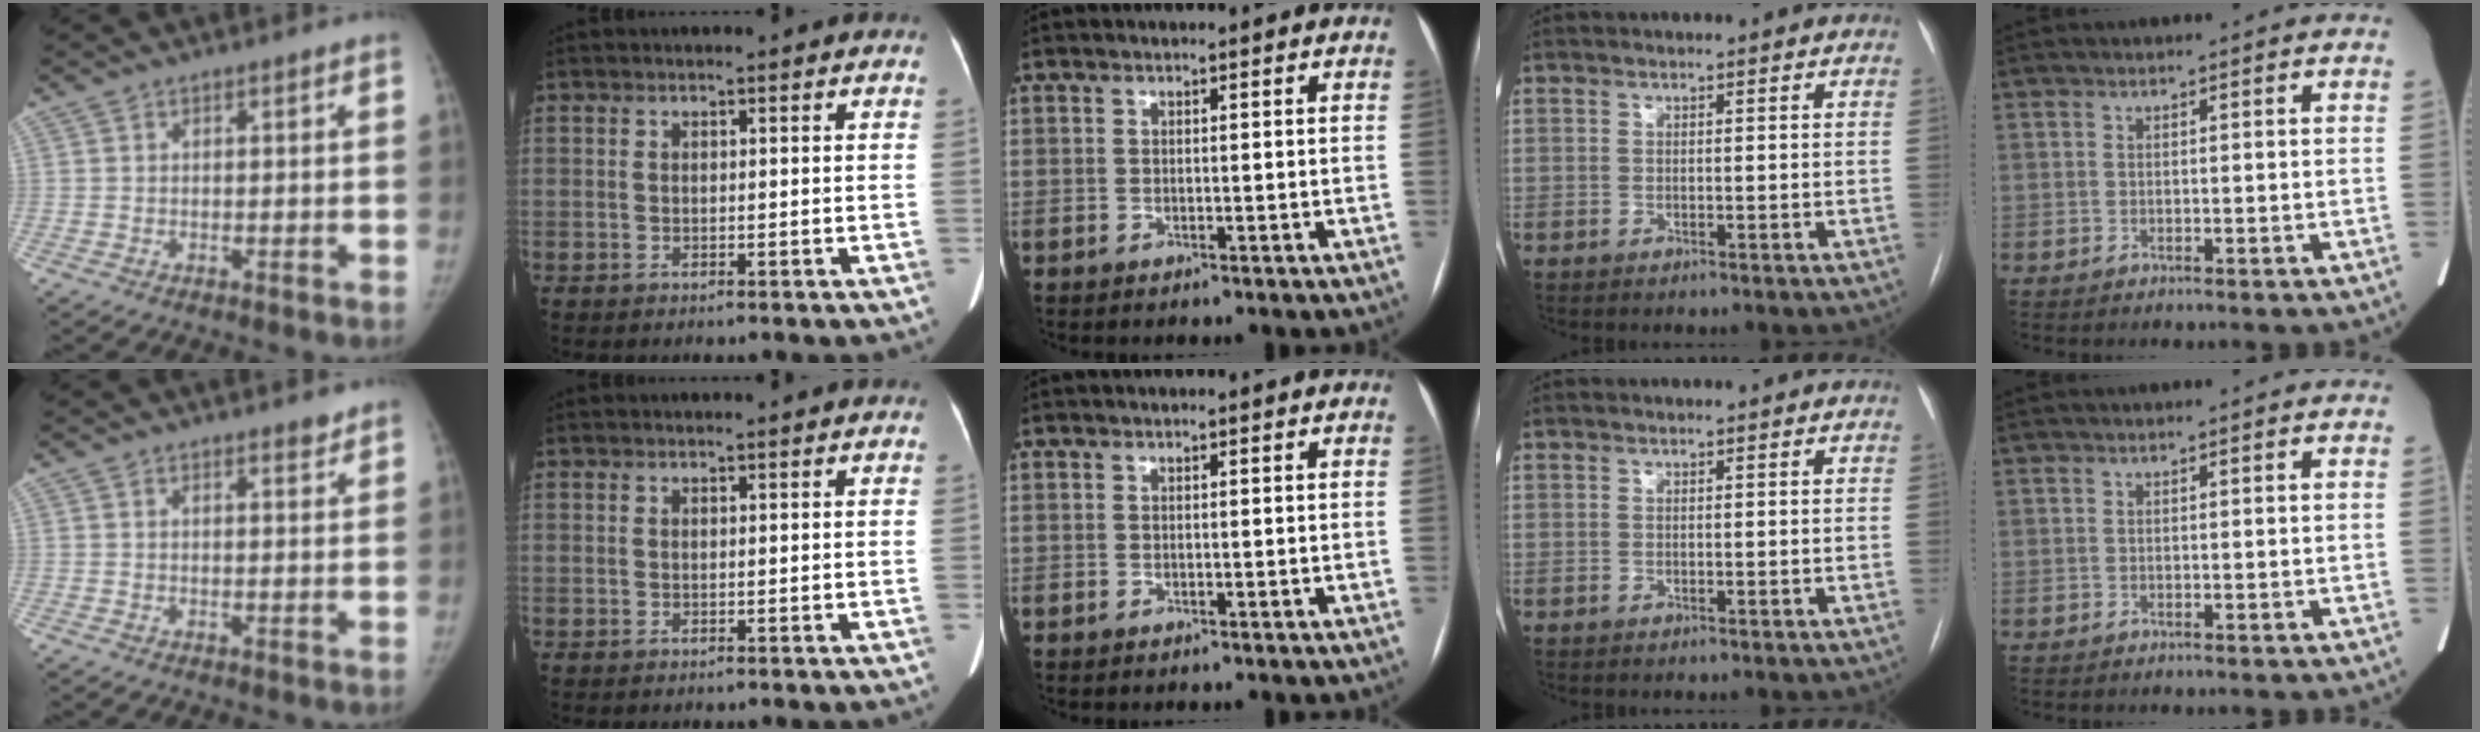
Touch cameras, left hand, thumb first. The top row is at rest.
{"thumb": {"total": 1.6, "force": [1.4, 0.4, 0.6], "torque": [-0.001, -0.011, 0.019]}, "index": {"total": 0.8, "force": [0.8, 0.0, 0.2], "torque": [-0.008, 0.008, 0.014]}}